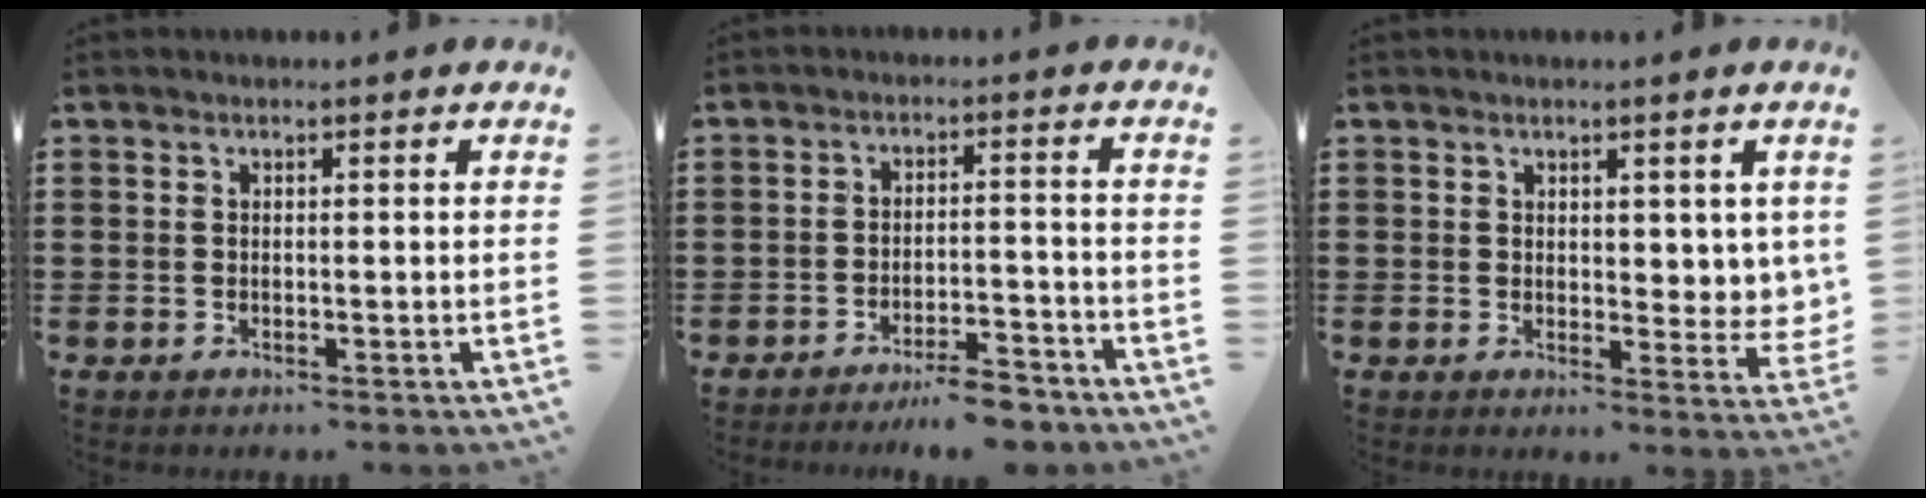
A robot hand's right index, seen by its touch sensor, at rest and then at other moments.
{"total": 5.4, "force": [-4.9, 0.1, 2.1], "torque": [-0.035, -0.004, -0.092]}
{"total": 3.6, "force": [2.1, 2.4, 1.6], "torque": [-0.016, -0.004, 0.035]}